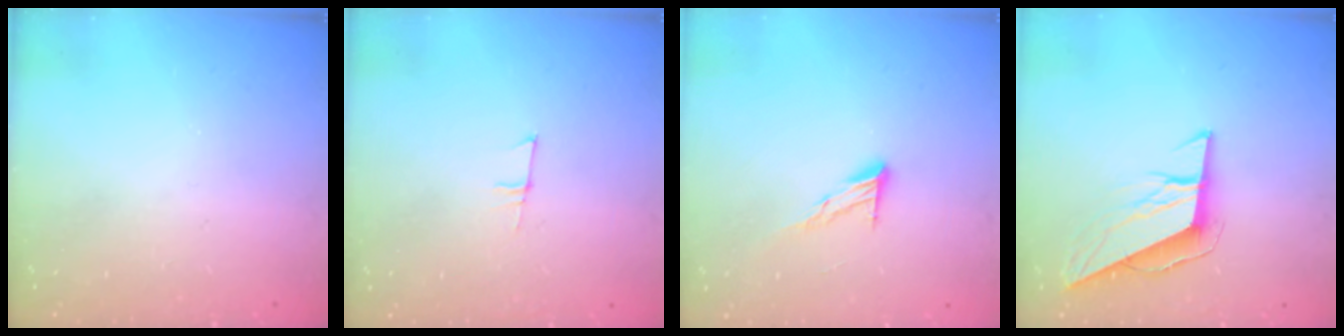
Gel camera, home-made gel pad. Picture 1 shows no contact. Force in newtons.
{"total": 4.8, "press": 4.8, "slide": 0.3}
{"total": 7.3, "press": 7.3, "slide": 0.4}
{"total": 8.2, "press": 8.2, "slide": 0.3}